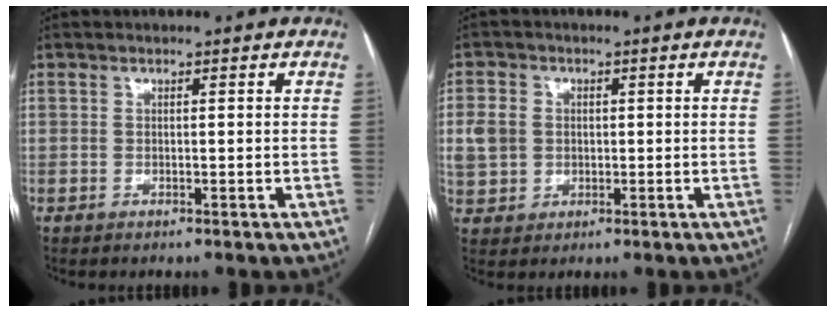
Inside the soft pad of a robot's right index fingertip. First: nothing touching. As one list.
[{"total": 6.3, "force": [0.5, 5.6, 2.7], "torque": [-0.067, 0.013, 0.018]}]